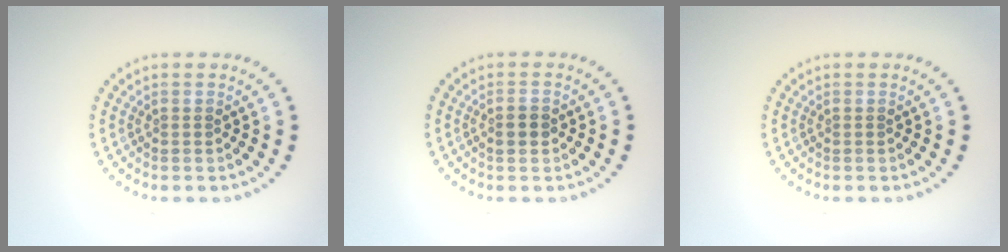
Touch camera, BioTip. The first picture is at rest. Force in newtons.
{"total": 1.2, "press": 1.2, "slide": 0.1}
{"total": 0.0}